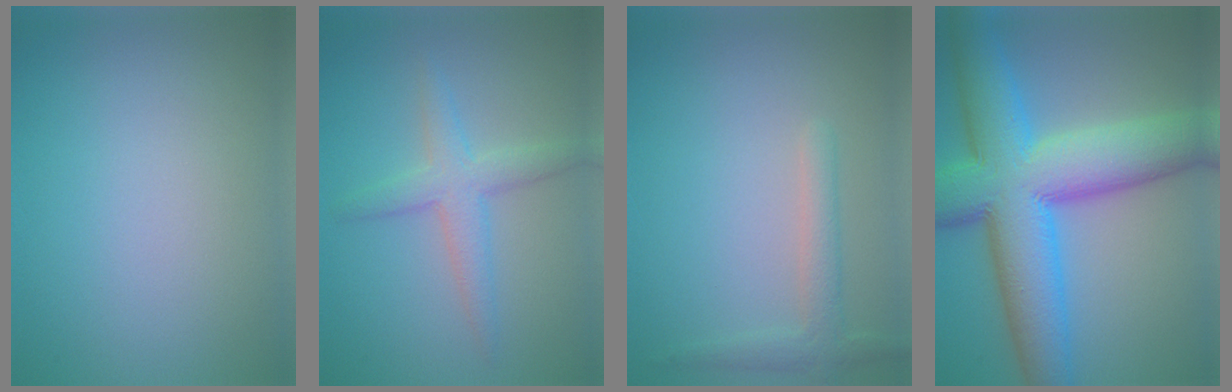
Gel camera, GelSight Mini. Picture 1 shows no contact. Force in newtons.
{"total": 3.2, "press": 3.2, "slide": 0.1}
{"total": 2.3, "press": 2.3, "slide": 0.2}
{"total": 13.9, "press": 13.9, "slide": 0.2}